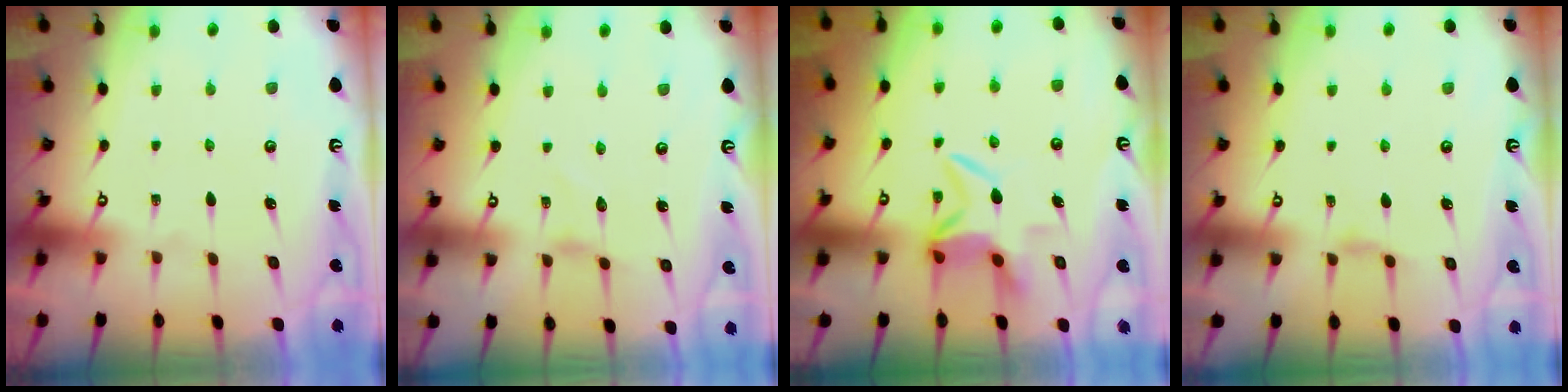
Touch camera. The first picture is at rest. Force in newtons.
{"total": 0.0}
{"total": 6.0, "press": 5.9, "slide": 1.5}
{"total": 3.8, "press": 3.8, "slide": 0.5}